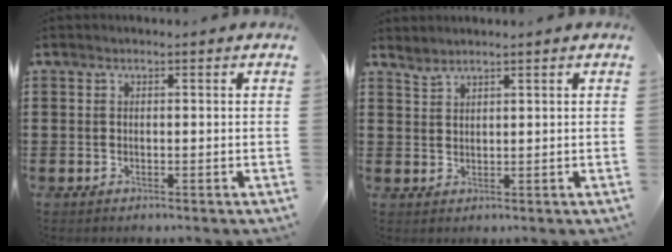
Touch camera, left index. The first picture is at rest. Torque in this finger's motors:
{"motor_torque": [0.23, -0.23, 0.00, 0.00]}